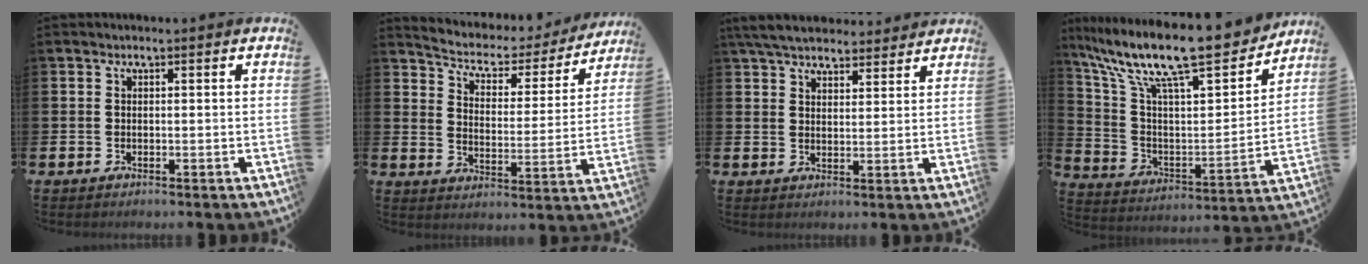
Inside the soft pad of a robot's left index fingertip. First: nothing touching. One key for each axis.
{"total": 4.6, "fx": 4.4, "fy": 1.2, "fz": 0.4, "tx": -0.024, "ty": -0.043, "tz": 0.068}
{"total": 5.8, "fx": 5.4, "fy": 1.5, "fz": 1.4, "tx": -0.045, "ty": -0.019, "tz": 0.099}
{"total": 14.2, "fx": 12.0, "fy": 2.6, "fz": 7.0, "tx": -0.164, "ty": -0.086, "tz": 0.203}